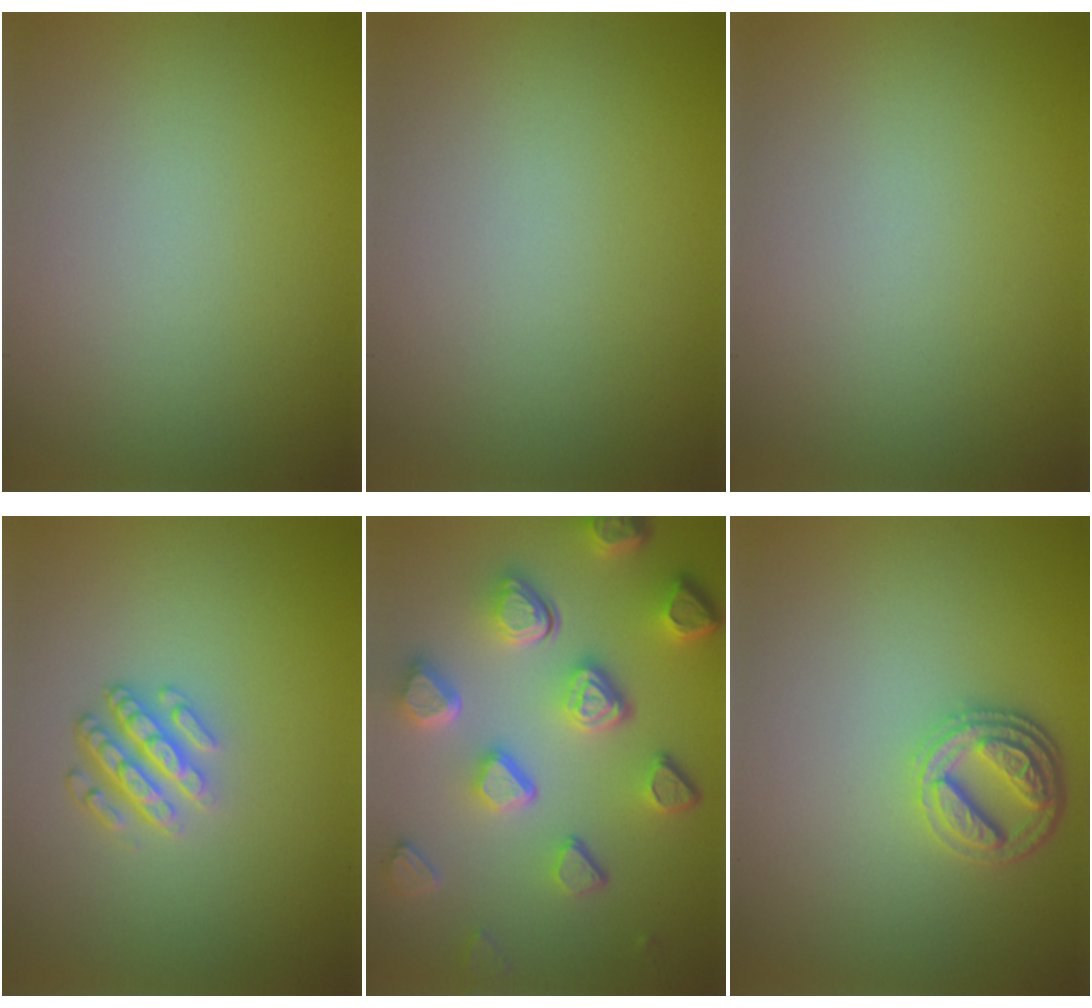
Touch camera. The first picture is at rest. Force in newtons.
{"total": 0.0}
{"total": 0.0}
{"total": 3.6, "press": 2.6, "slide": 2.5}
{"total": 7.5, "press": 5.6, "slide": 5.1}
{"total": 3.7, "press": 3.0, "slide": 2.1}